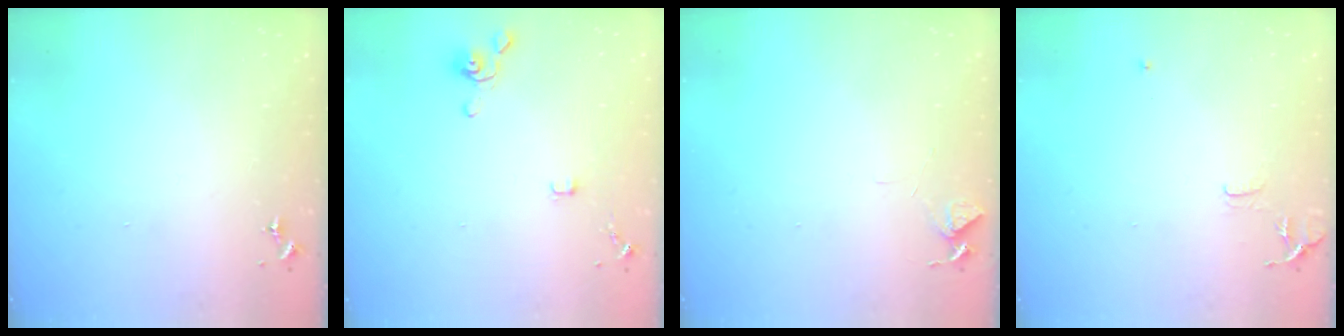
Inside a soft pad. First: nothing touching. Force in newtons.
{"total": 4.0, "press": 3.9, "slide": 0.9}
{"total": 6.0, "press": 5.9, "slide": 0.6}
{"total": 8.1, "press": 8.0, "slide": 0.7}